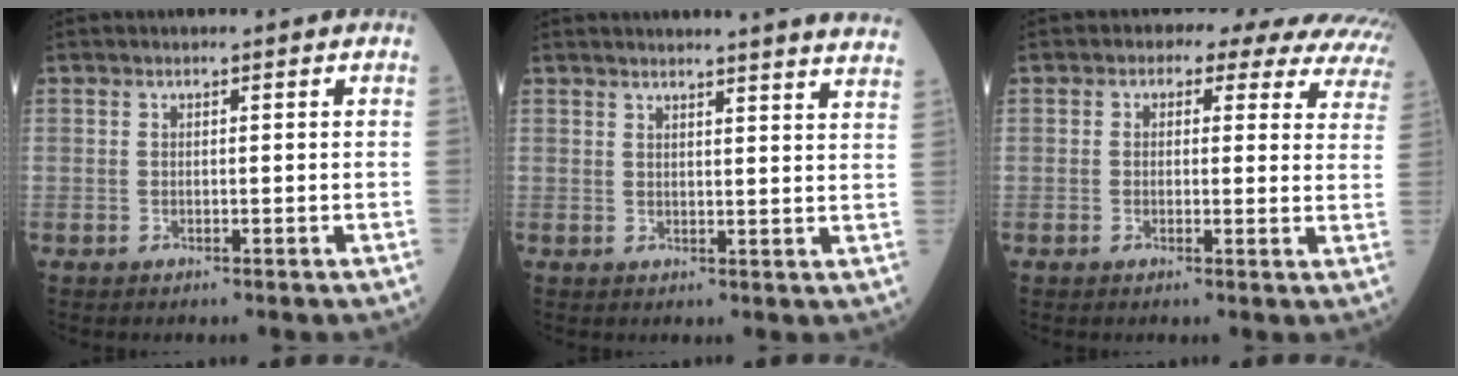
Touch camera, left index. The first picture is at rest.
{"total": 14.8, "force": [14.1, -0.8, 4.1], "torque": [-0.050, -0.065, 0.143]}
{"total": 14.1, "force": [11.6, 5.8, 5.6], "torque": [-0.053, 0.013, 0.104]}